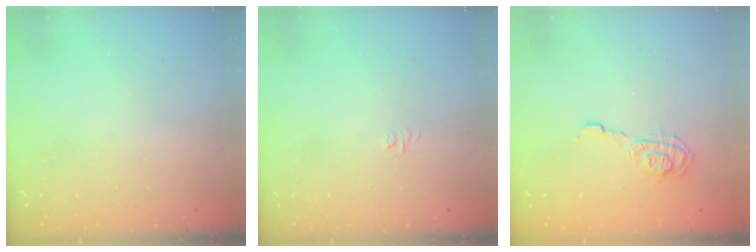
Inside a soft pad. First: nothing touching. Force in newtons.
{"total": 3.7, "press": 3.6, "slide": 0.3}
{"total": 9.6, "press": 9.5, "slide": 1.2}